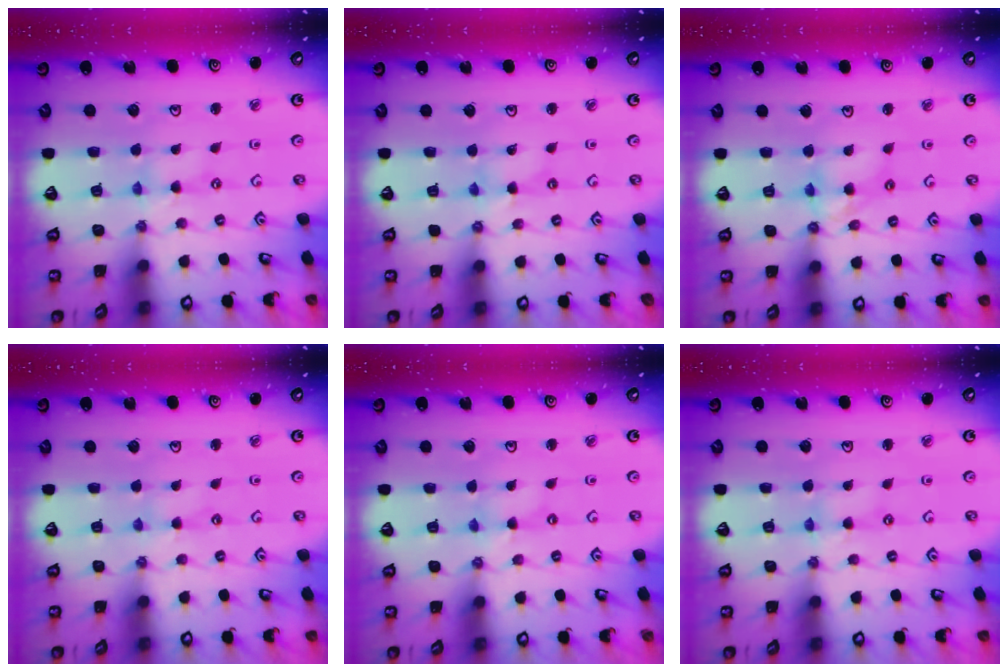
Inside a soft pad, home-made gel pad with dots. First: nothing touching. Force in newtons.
{"total": 0.7, "press": 0.7, "slide": 0.1}
{"total": 8.6, "press": 8.6, "slide": 0.6}
{"total": 0.8, "press": 0.8, "slide": 0.2}
{"total": 0.0}
{"total": 0.0}